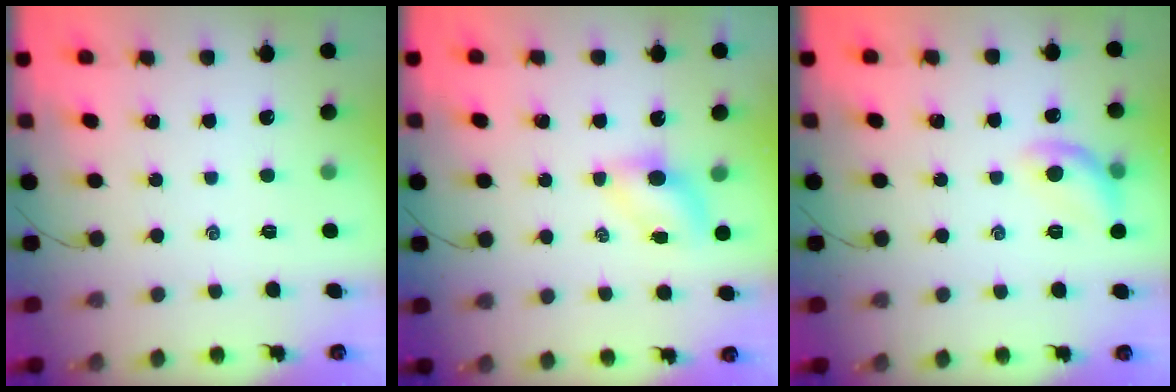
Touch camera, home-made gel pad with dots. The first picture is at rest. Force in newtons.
{"total": 4.4, "press": 4.4, "slide": 0.7}
{"total": 9.6, "press": 9.6, "slide": 0.7}